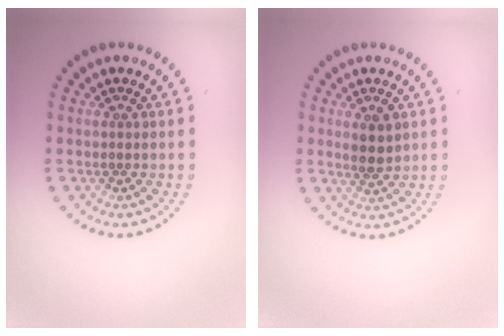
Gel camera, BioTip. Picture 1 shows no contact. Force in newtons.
{"total": 2.4, "press": 2.3, "slide": 0.8}